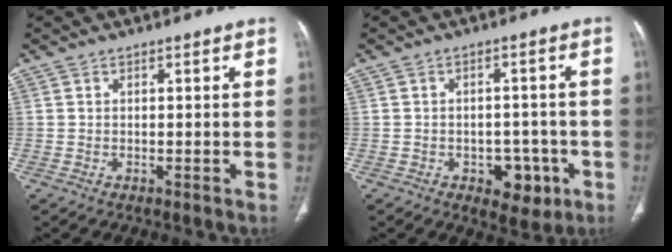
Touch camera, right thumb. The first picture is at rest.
{"total": 6.9, "force": [-2.8, 4.6, 4.4], "torque": [-0.027, 0.017, -0.029]}